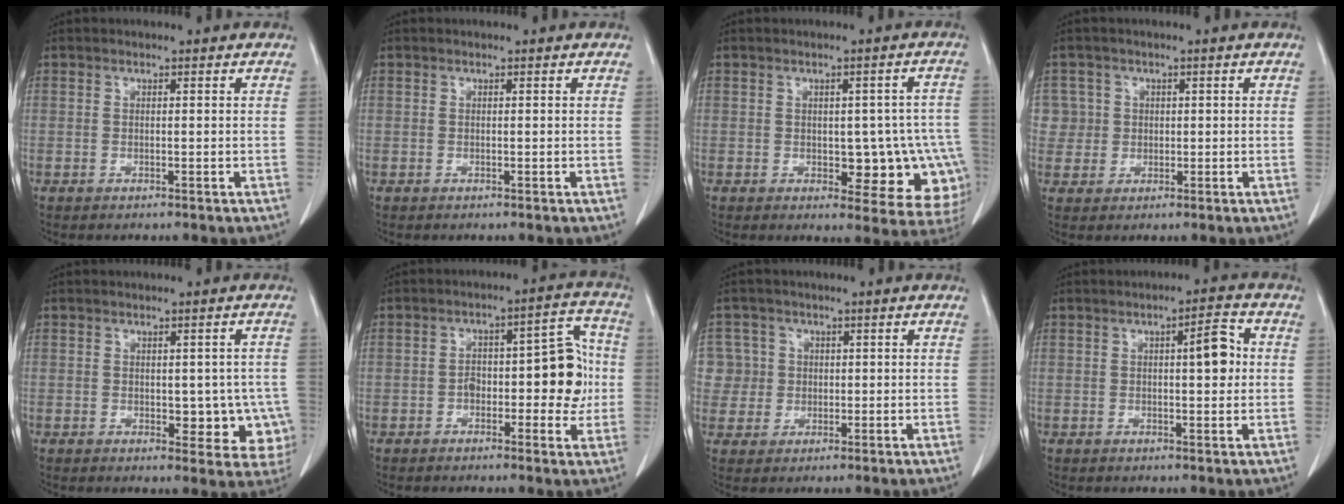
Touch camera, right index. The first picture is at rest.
{"total": 0.0}
{"total": 11.7, "force": [-2.4, 5.7, 9.9], "torque": [-0.078, 0.017, -0.018]}
{"total": 4.3, "force": [0.9, 4.2, -0.3], "torque": [0.026, 0.012, 0.018]}
{"total": 7.7, "force": [-1.3, 4.3, 6.2], "torque": [-0.047, 0.010, -0.007]}
{"total": 10.3, "force": [-1.2, 4.2, 9.3], "torque": [-0.118, 0.039, -0.013]}
{"total": 6.1, "force": [1.0, 6.0, -0.2], "torque": [0.012, 0.025, 0.024]}
{"total": 4.9, "force": [0.7, 1.2, 4.7], "torque": [-0.067, 0.009, 0.007]}